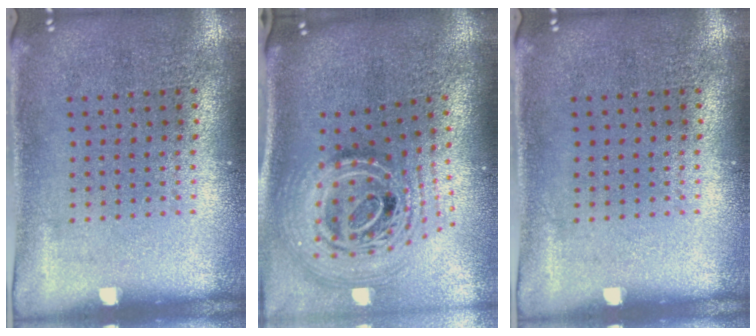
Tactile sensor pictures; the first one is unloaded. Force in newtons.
{"total": 2.9, "press": 2.0, "slide": 2.2}
{"total": 0.0}